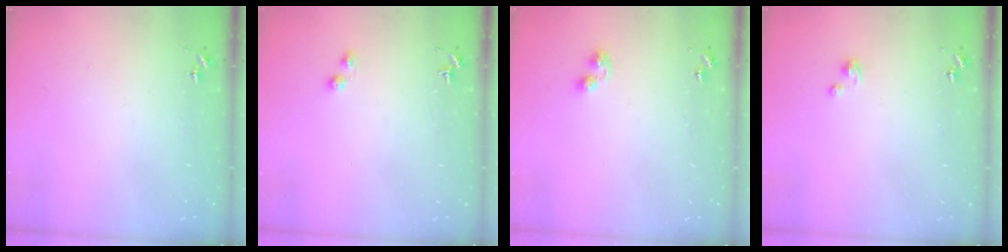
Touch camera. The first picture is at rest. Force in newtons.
{"total": 2.2, "press": 2.2, "slide": 0.2}
{"total": 4.8, "press": 4.8, "slide": 0.6}
{"total": 1.8, "press": 1.8, "slide": 0.2}